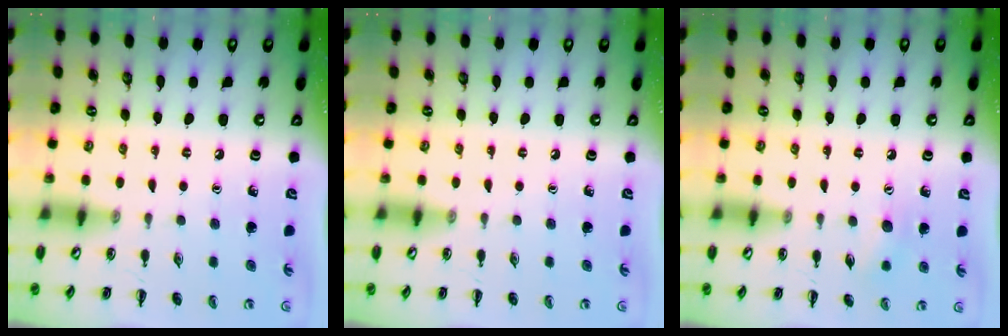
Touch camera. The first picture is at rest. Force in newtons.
{"total": 0.0}
{"total": 5.8, "press": 5.7, "slide": 1.3}